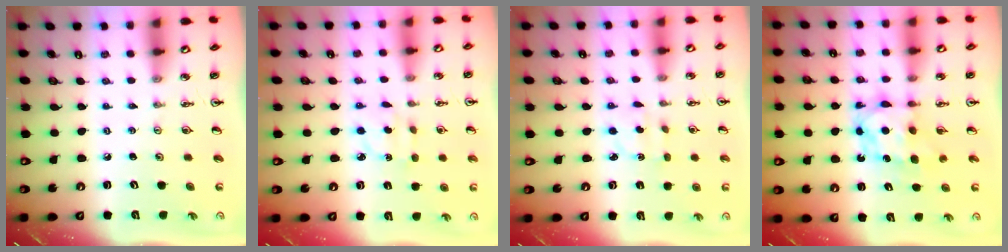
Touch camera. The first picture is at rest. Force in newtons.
{"total": 3.6, "press": 3.6, "slide": 0.4}
{"total": 2.3, "press": 2.2, "slide": 0.6}
{"total": 6.7, "press": 6.7, "slide": 0.5}